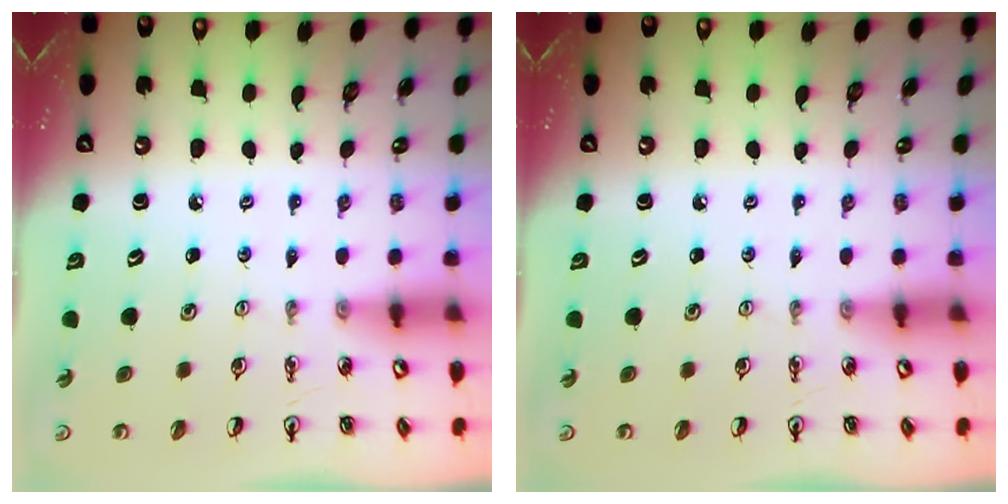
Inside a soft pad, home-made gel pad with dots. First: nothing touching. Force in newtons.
{"total": 0.0}